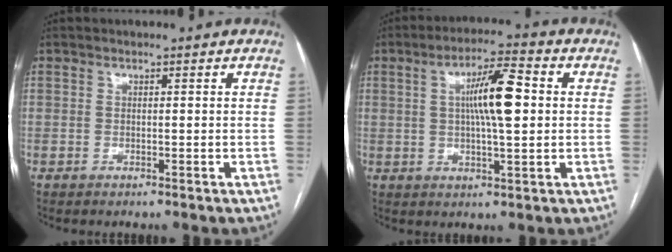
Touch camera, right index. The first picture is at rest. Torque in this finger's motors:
{"motor_torque": [0.96, -0.24, 0.42, 0.15]}